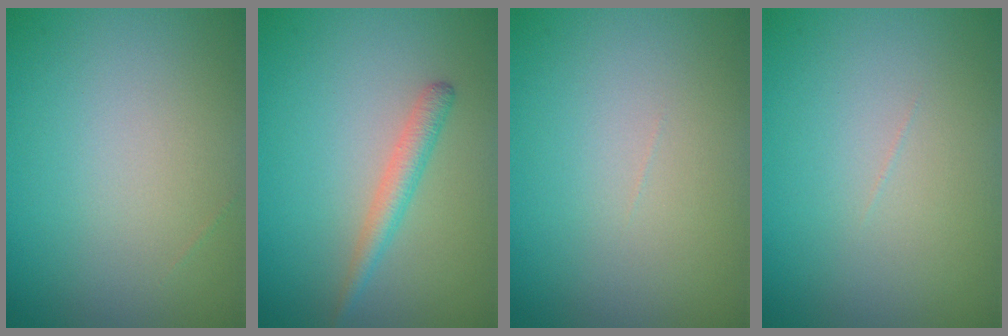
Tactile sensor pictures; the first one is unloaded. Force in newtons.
{"total": 2.0, "press": 2.0, "slide": 0.1}
{"total": 0.0}
{"total": 0.0}